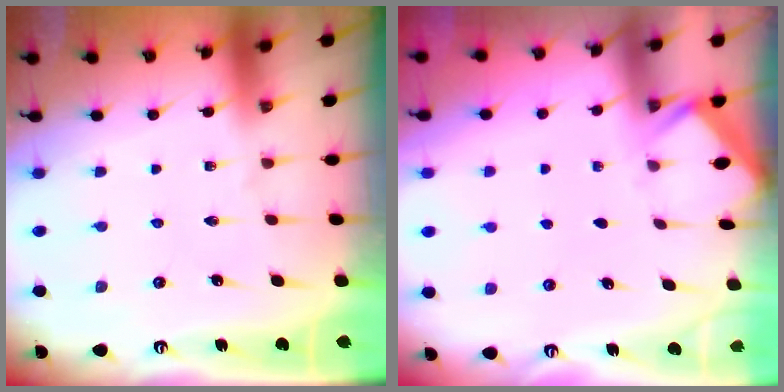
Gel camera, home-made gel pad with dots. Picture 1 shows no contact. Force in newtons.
{"total": 2.4, "press": 2.3, "slide": 0.4}